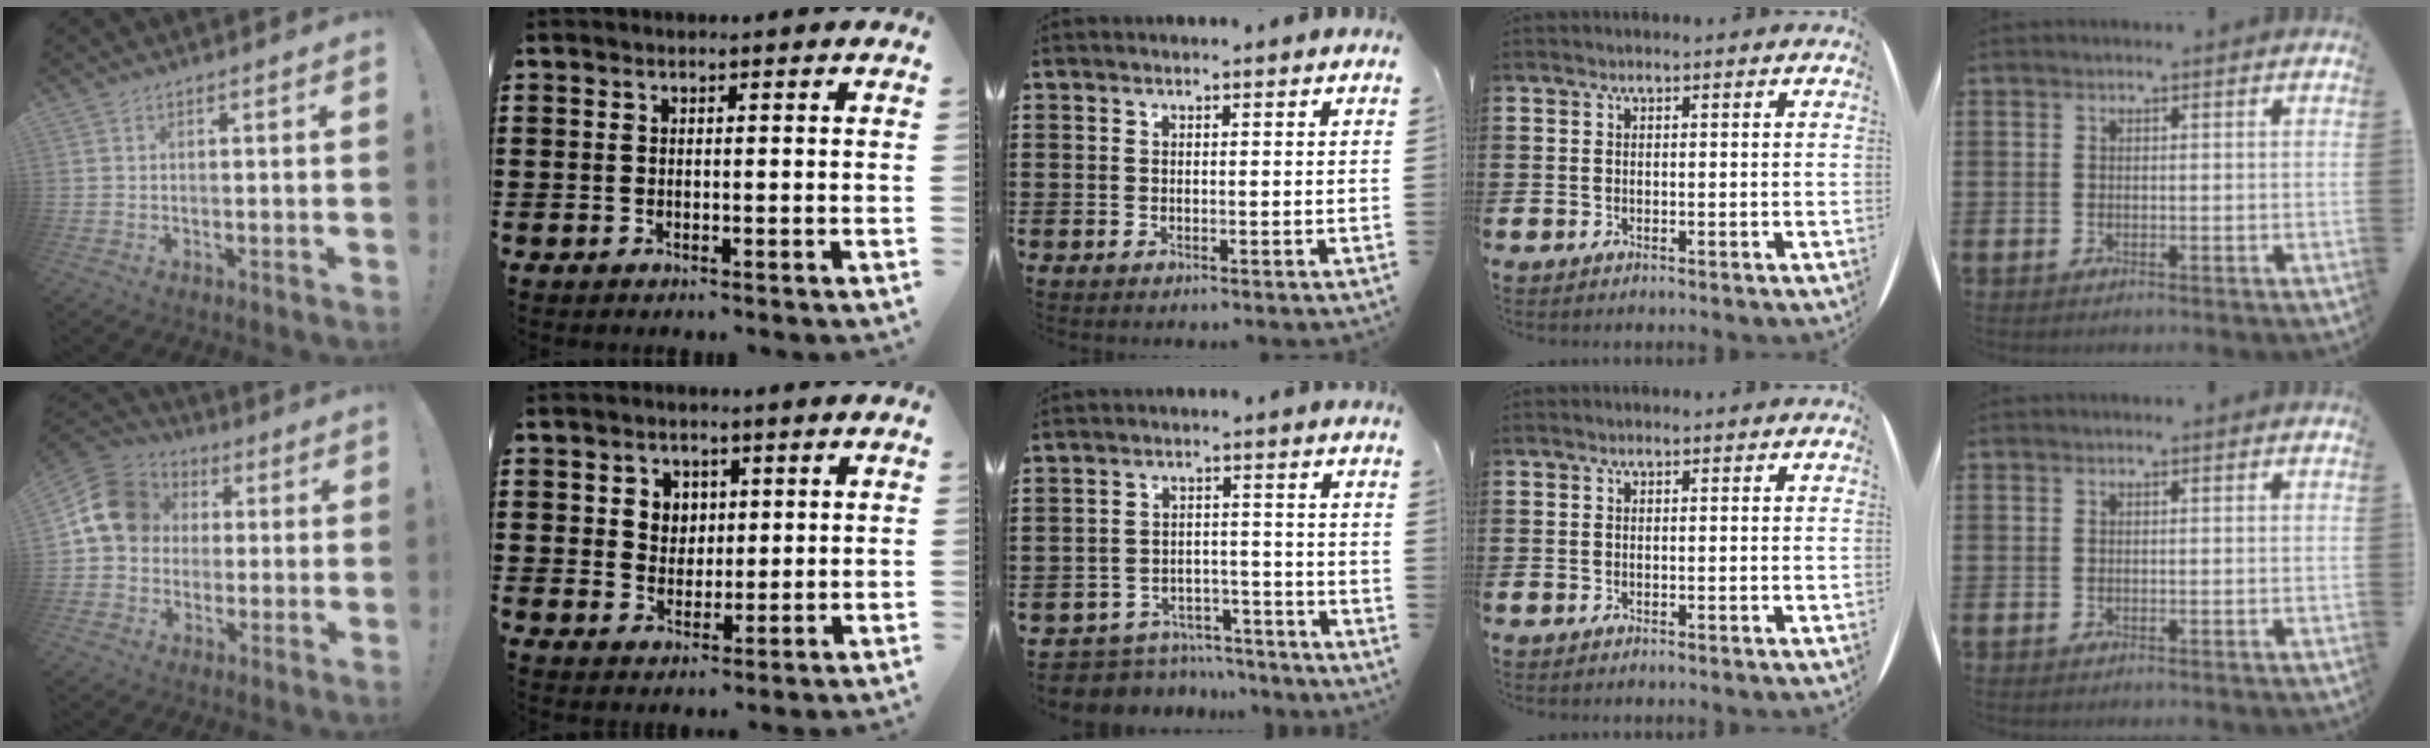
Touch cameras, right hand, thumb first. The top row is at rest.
{"thumb": {"total": 14.3, "force": [2.5, 12.0, 7.2], "torque": [-0.104, 0.010, 0.055]}, "index": {"total": 3.7, "force": [1.4, 3.4, 0.7], "torque": [-0.023, 0.010, 0.022]}, "middle": {"total": 5.5, "force": [-5.4, 1.0, 0.1], "torque": [-0.011, 0.011, -0.111]}}